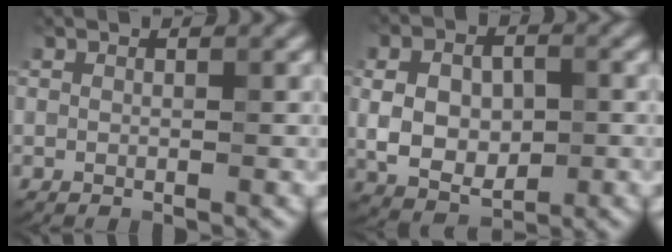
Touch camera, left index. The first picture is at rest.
{"total": 5.6, "force": [-0.2, 3.8, 4.0], "torque": [-0.076, -0.002, -0.001]}